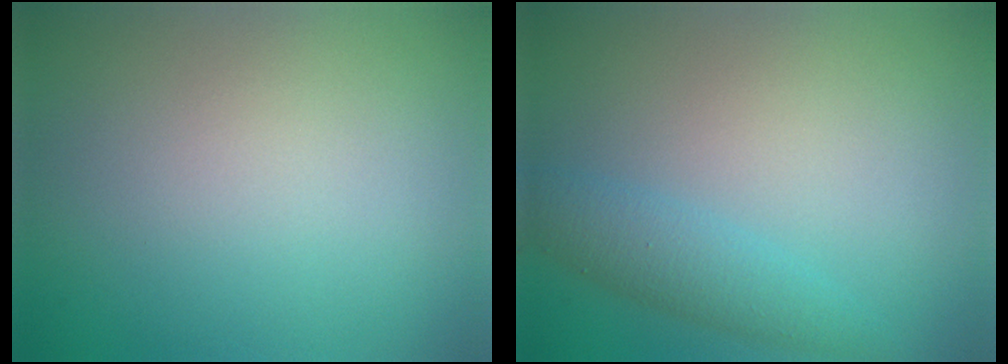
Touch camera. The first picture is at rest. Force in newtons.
{"total": 2.7, "press": 2.7, "slide": 0.0}